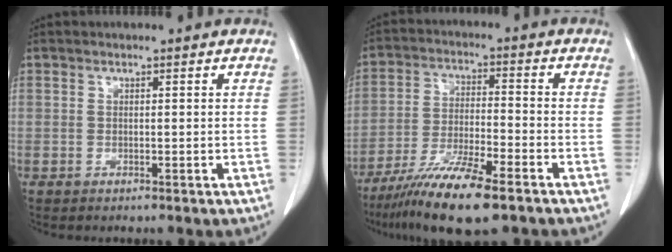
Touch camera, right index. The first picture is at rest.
{"total": 12.5, "force": [-8.6, 1.3, 8.9], "torque": [-0.164, -0.030, -0.152]}